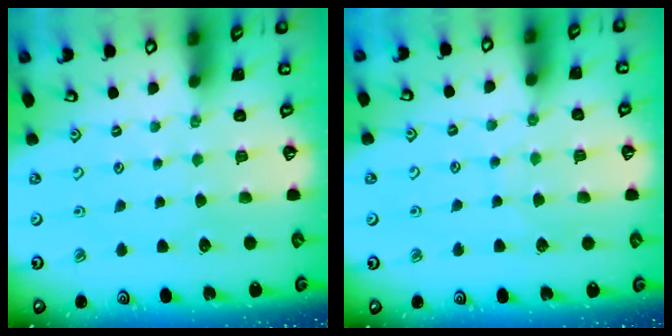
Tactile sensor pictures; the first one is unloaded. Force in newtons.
{"total": 5.1, "press": 5.1, "slide": 0.5}